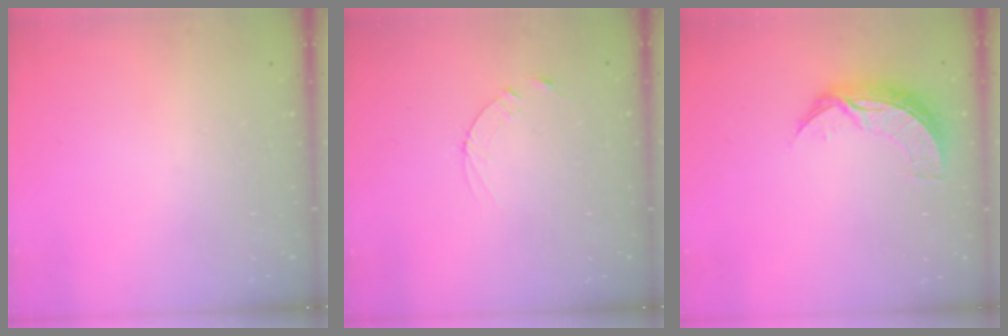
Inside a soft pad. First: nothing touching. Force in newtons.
{"total": 2.5, "press": 2.5, "slide": 0.3}
{"total": 8.4, "press": 8.4, "slide": 0.2}